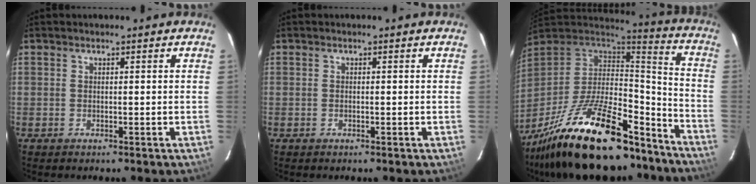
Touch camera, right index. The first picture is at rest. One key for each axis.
{"total": 0.0}
{"total": 32.3, "fx": -22.6, "fy": 11.6, "fz": 20.0, "tx": -0.367, "ty": -0.021, "tz": -0.344}